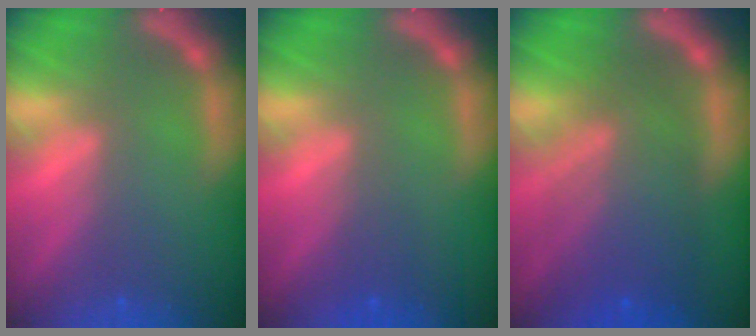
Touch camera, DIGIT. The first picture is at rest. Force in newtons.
{"total": 1.5}
{"total": 8.5}